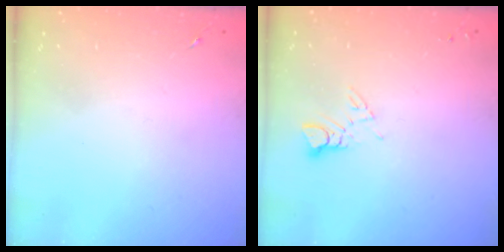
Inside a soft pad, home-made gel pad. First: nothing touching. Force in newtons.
{"total": 3.8, "press": 3.8, "slide": 0.3}